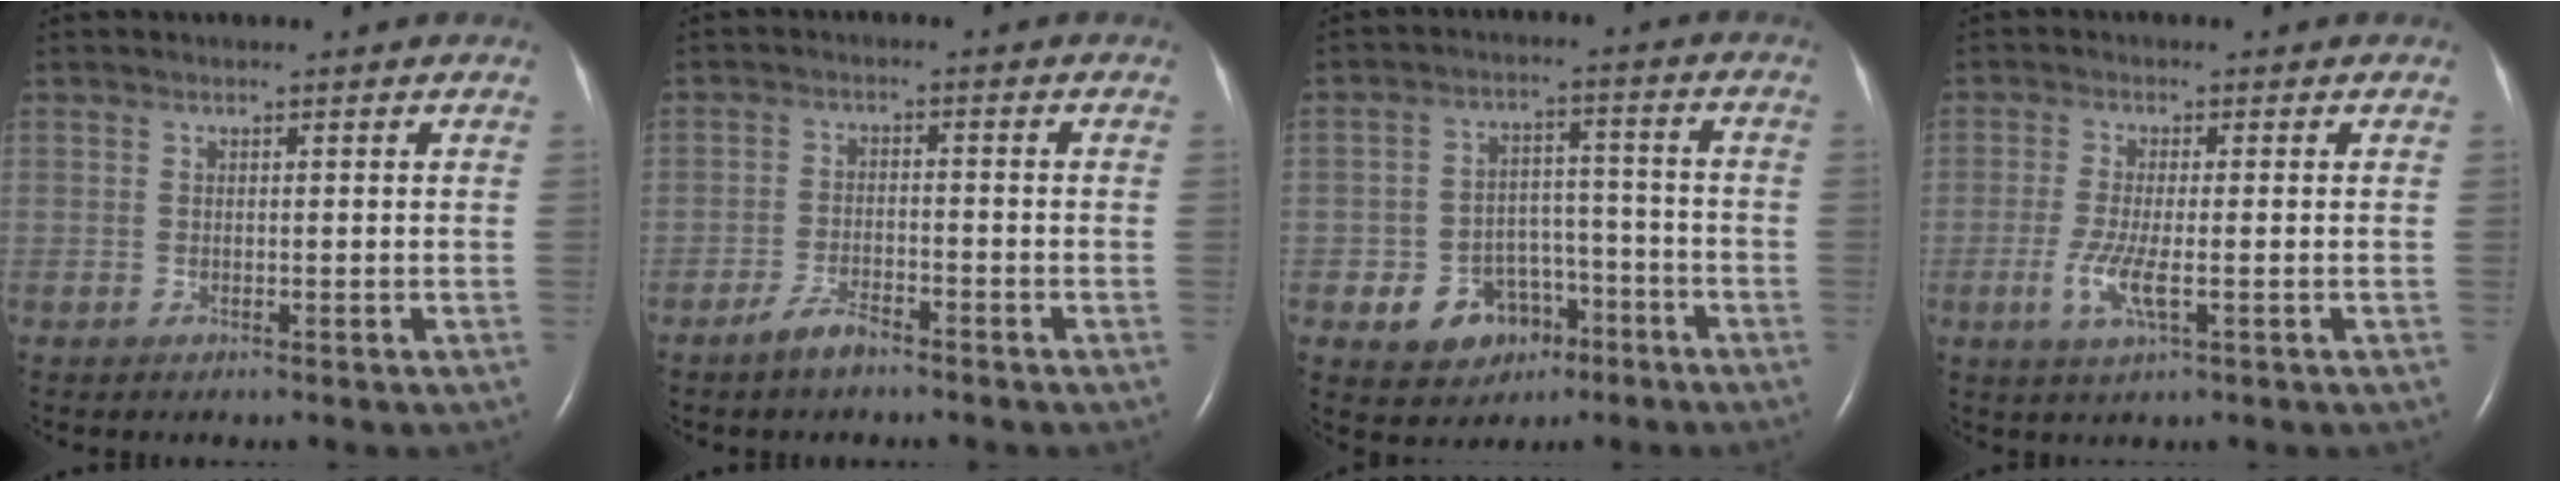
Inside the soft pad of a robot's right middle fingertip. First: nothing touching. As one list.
[{"total": 3.6, "force": [-2.9, 0.9, 1.8], "torque": [-0.043, -0.001, -0.053]}, {"total": 8.7, "force": [-4.2, 6.4, 4.1], "torque": [-0.071, 0.022, -0.057]}, {"total": 4.8, "force": [-1.4, 0.8, 4.5], "torque": [-0.102, -0.010, -0.025]}]